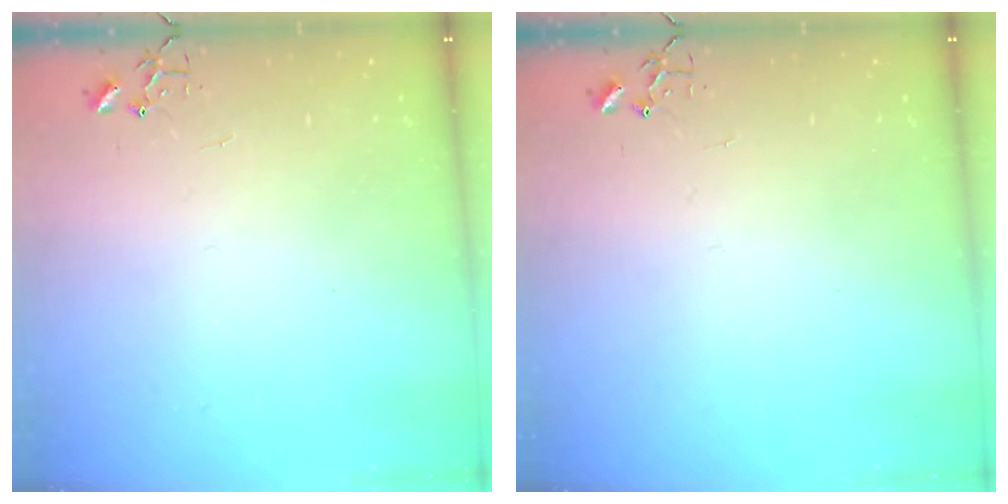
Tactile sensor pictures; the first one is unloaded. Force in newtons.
{"total": 0.0}